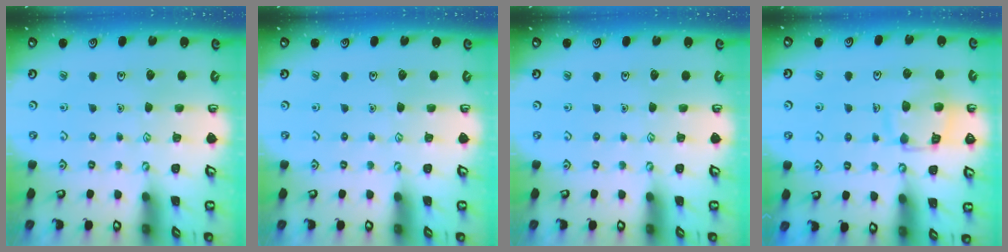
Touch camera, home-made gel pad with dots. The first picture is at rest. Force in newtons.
{"total": 0.0}
{"total": 0.0}
{"total": 13.1, "press": 13.0, "slide": 1.4}